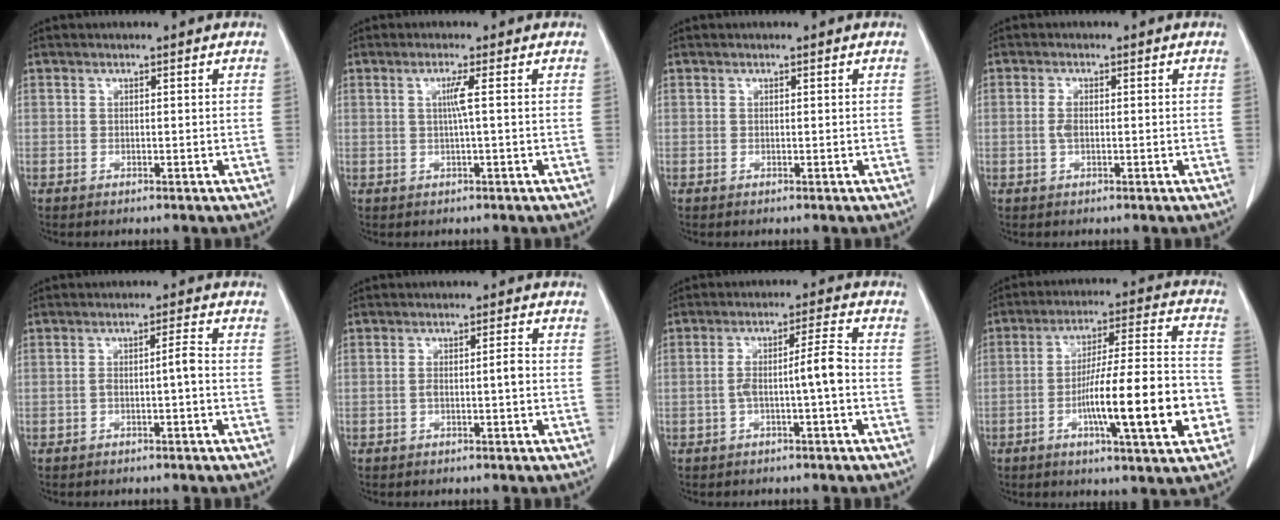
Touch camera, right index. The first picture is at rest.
{"total": 2.2, "force": [0.3, -0.6, 2.1], "torque": [-0.042, 0.000, 0.006]}
{"total": 0.0}
{"total": 1.9, "force": [-0.1, 0.8, 1.8], "torque": [-0.040, 0.001, -0.002]}
{"total": 2.5, "force": [-0.8, 0.0, 2.4], "torque": [-0.040, 0.008, -0.013]}
{"total": 2.6, "force": [-0.6, 0.2, 2.5], "torque": [-0.046, 0.006, -0.008]}
{"total": 5.5, "force": [-1.3, -0.1, 5.3], "torque": [-0.096, 0.022, -0.018]}
{"total": 16.8, "force": [-4.8, 1.5, 16.0], "torque": [-0.260, 0.004, -0.074]}